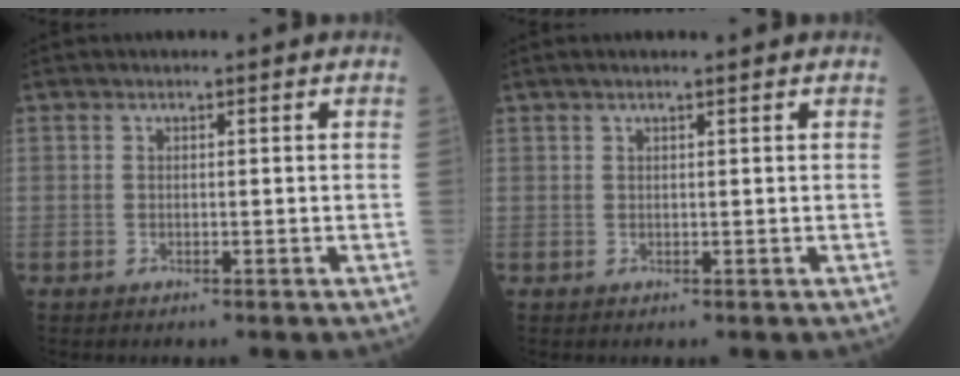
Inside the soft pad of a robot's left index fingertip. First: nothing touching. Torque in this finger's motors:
{"motor_torque": [0.83, -1.31, 0.01, 0.02]}